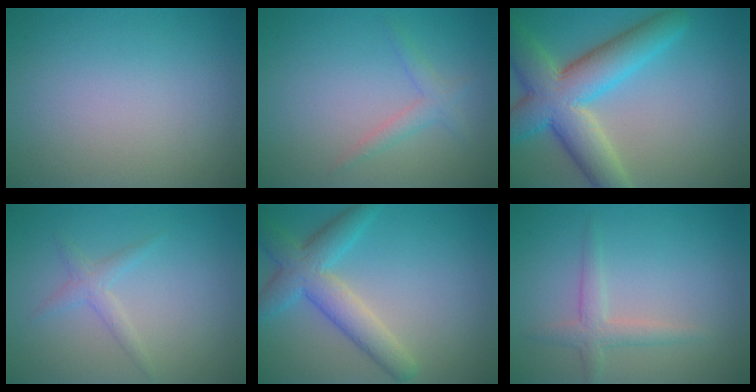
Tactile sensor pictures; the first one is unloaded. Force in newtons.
{"total": 1.7, "press": 1.7, "slide": 0.1}
{"total": 9.1, "press": 9.0, "slide": 0.6}
{"total": 1.4, "press": 1.4, "slide": 0.1}
{"total": 5.1, "press": 5.1, "slide": 0.2}
{"total": 2.0, "press": 2.0, "slide": 0.1}